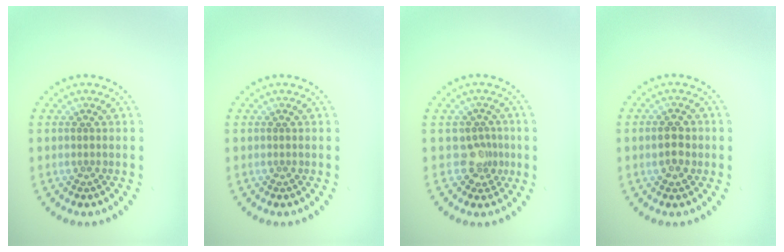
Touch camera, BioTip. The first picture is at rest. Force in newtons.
{"total": 0.0}
{"total": 2.0, "press": 1.6, "slide": 1.3}
{"total": 2.3, "press": 2.3, "slide": 0.2}